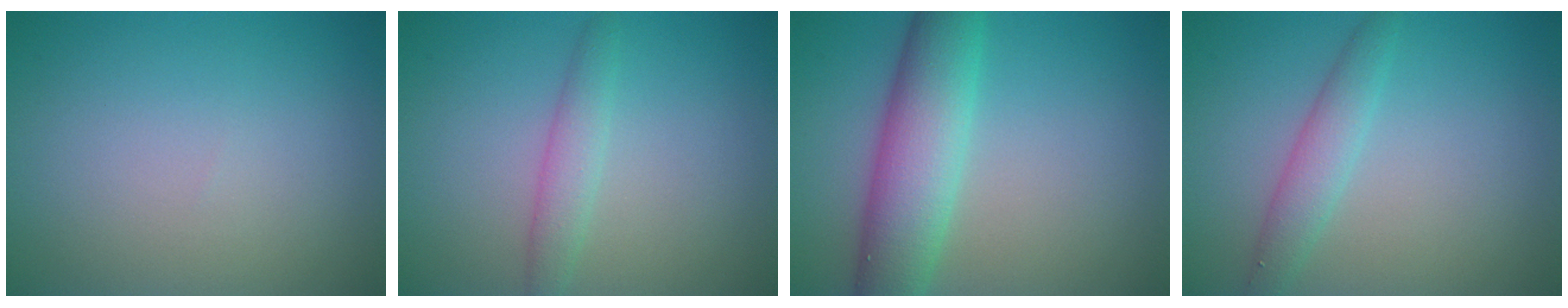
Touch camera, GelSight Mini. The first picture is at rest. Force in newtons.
{"total": 2.0, "press": 2.0, "slide": 0.1}
{"total": 6.9, "press": 6.9, "slide": 0.2}
{"total": 2.4, "press": 2.4, "slide": 0.1}